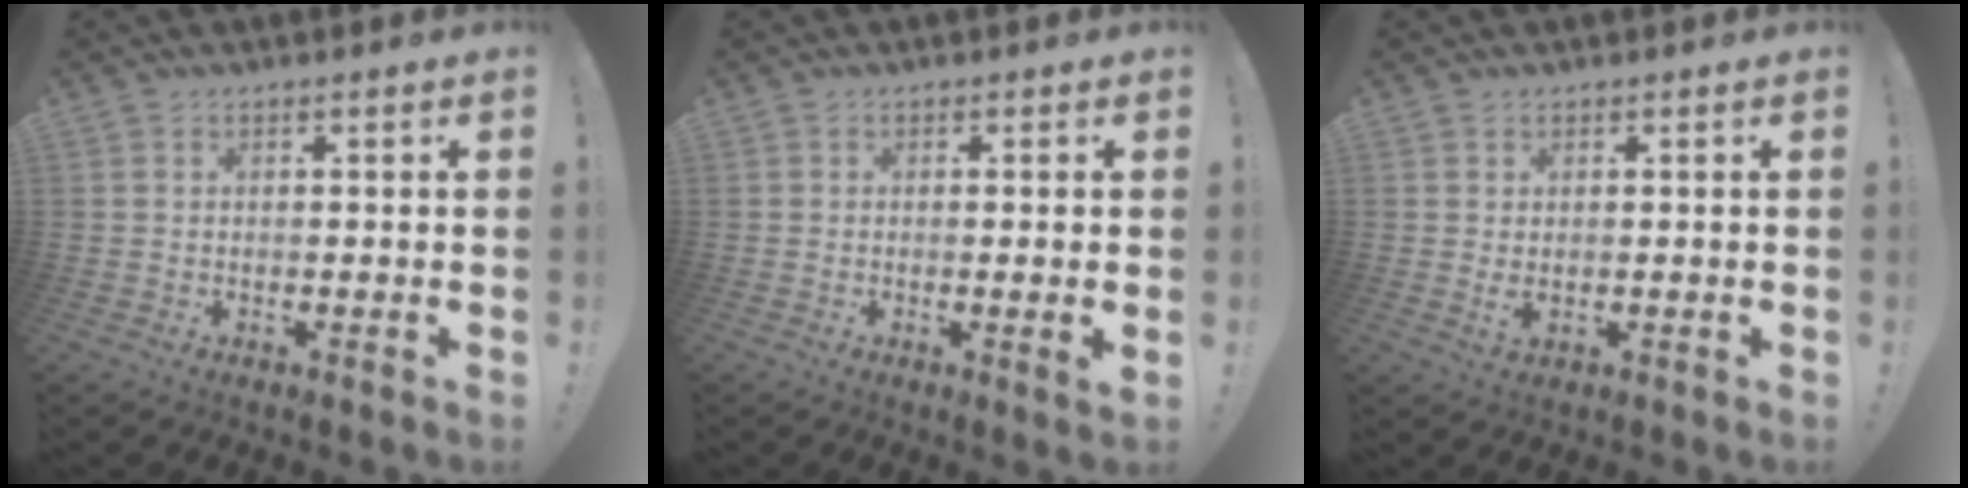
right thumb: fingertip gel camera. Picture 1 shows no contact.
{"total": 2.4, "force": [0.2, -0.6, 2.4], "torque": [-0.035, -0.009, 0.002]}
{"total": 2.1, "force": [0.7, 1.1, 1.7], "torque": [-0.019, -0.005, 0.012]}